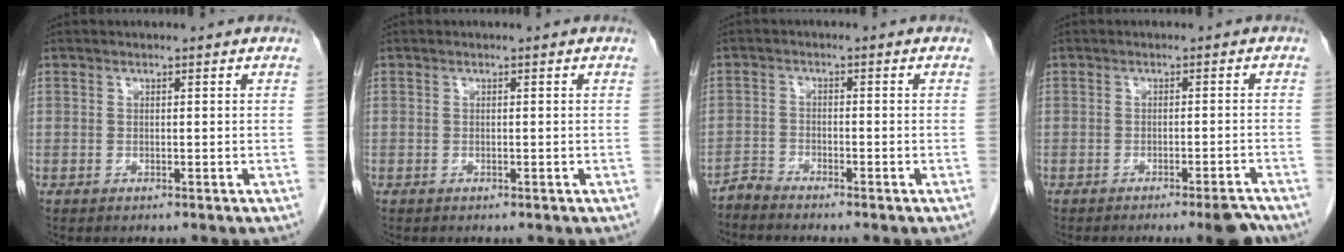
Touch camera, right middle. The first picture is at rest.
{"total": 0.0}
{"total": 2.2, "force": [-2.2, -0.2, -0.1], "torque": [0.008, -0.007, -0.044]}
{"total": 3.9, "force": [-3.2, -0.4, 2.2], "torque": [-0.018, -0.005, -0.045]}